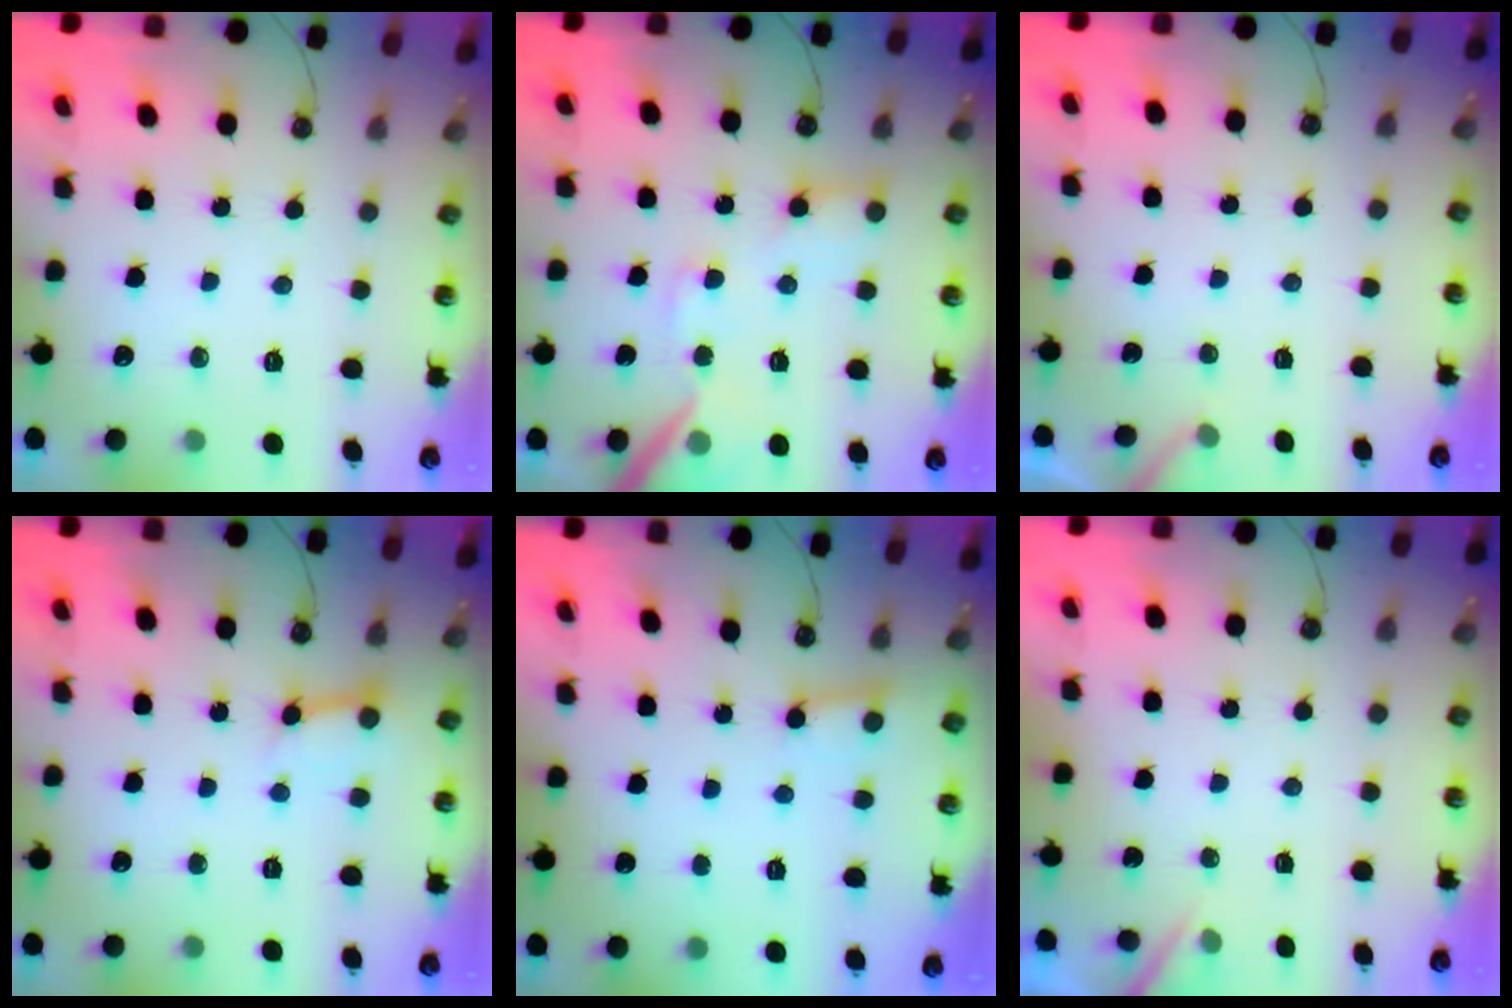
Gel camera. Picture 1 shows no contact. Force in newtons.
{"total": 13.4, "press": 13.3, "slide": 1.7}
{"total": 2.8, "press": 2.8, "slide": 0.3}
{"total": 4.4, "press": 4.3, "slide": 0.7}
{"total": 2.4, "press": 2.3, "slide": 0.6}
{"total": 3.1, "press": 3.1, "slide": 0.2}